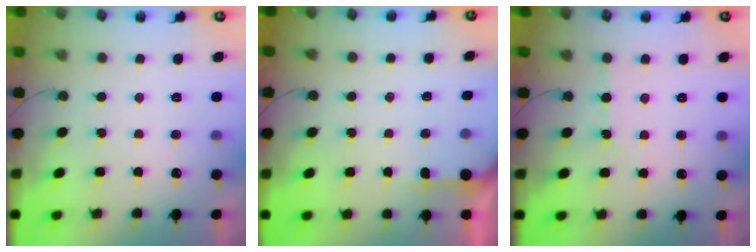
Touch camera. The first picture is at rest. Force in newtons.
{"total": 2.5, "press": 2.5, "slide": 0.2}
{"total": 2.5, "press": 2.4, "slide": 0.4}